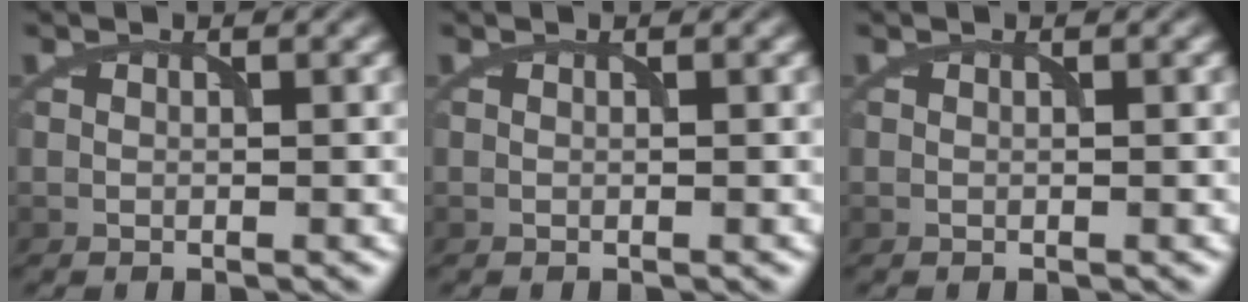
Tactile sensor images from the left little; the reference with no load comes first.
{"total": 0.0}
{"total": 0.0}